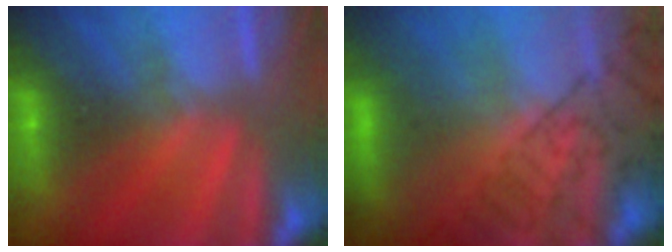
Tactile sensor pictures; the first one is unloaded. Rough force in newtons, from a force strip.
{"total": 8.8}